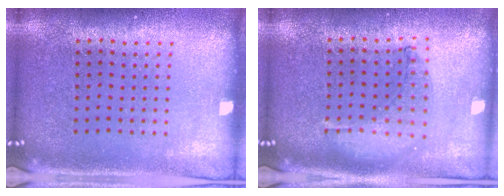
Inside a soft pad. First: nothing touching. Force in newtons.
{"total": 1.0, "press": 0.9, "slide": 0.3}